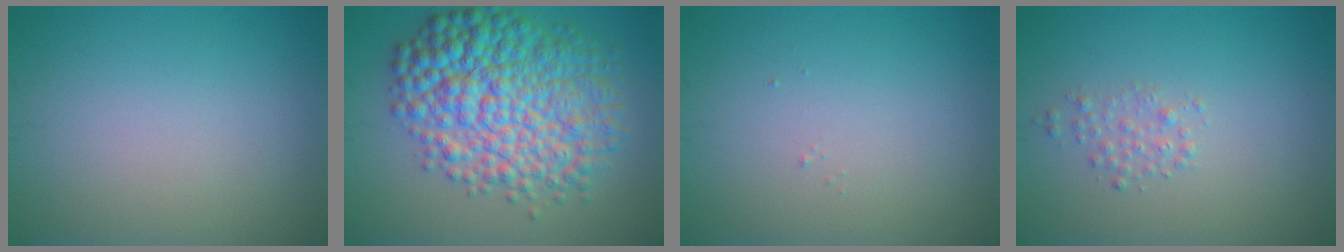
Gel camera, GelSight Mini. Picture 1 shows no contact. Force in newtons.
{"total": 10.1, "press": 10.1, "slide": 0.1}
{"total": 0.0}
{"total": 1.3, "press": 1.3, "slide": 0.0}